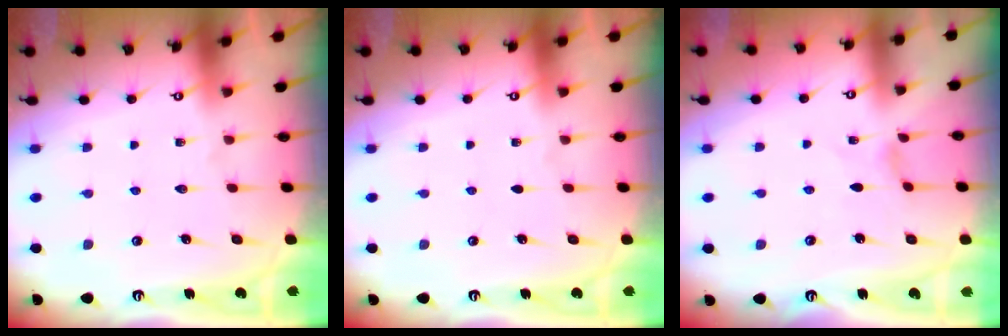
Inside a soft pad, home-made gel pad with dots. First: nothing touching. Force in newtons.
{"total": 0.0}
{"total": 0.6, "press": 0.6, "slide": 0.2}